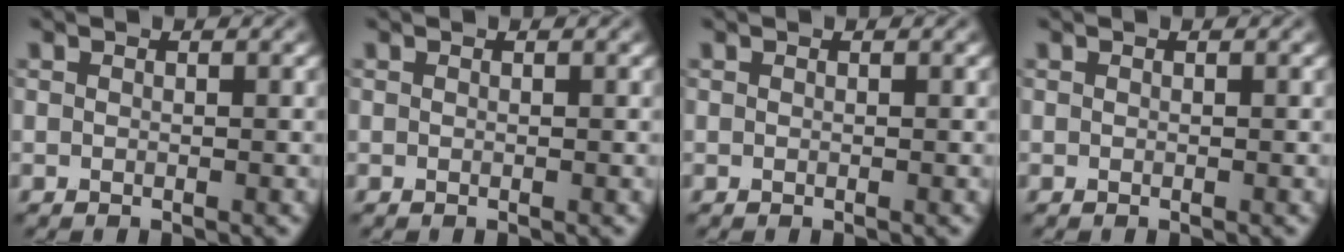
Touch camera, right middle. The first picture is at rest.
{"total": 0.0}
{"total": 0.0}
{"total": 0.0}